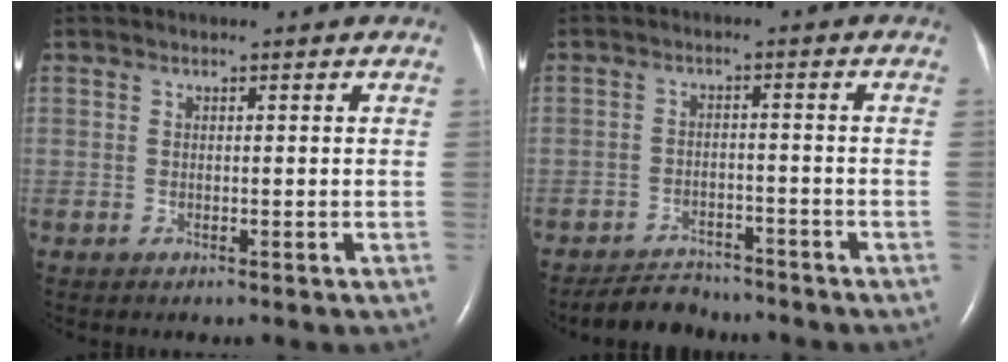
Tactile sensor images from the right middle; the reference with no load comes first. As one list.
[{"total": 4.7, "force": [-4.5, 1.4, 0.3], "torque": [-0.015, -0.009, -0.076]}]